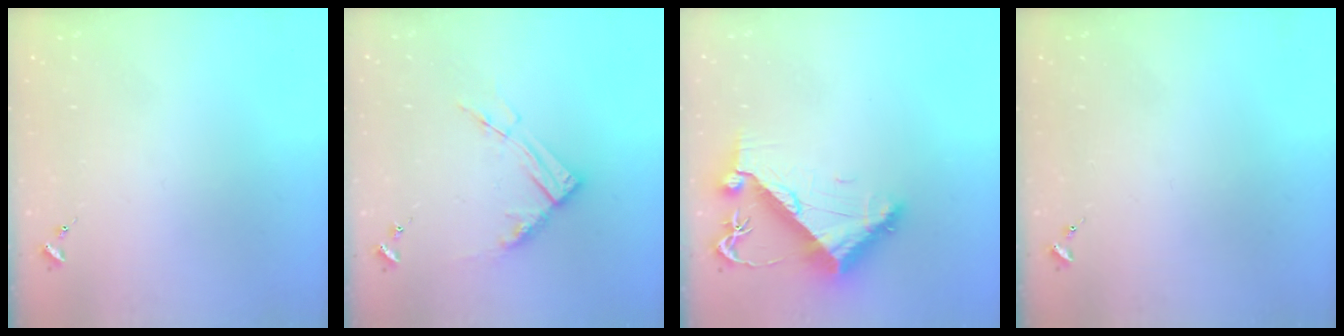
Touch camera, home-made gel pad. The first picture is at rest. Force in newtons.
{"total": 10.3, "press": 10.2, "slide": 1.0}
{"total": 10.3, "press": 10.2, "slide": 1.5}
{"total": 0.0}